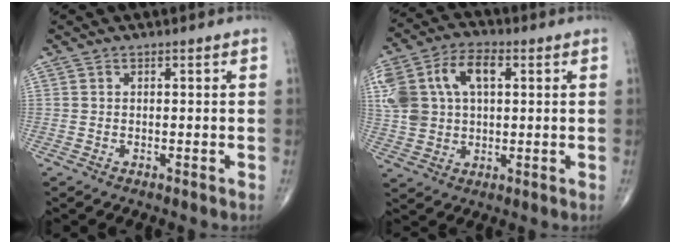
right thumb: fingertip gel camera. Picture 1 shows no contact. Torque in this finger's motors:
{"motor_torque": [1.58, 2.15, 1.12, 0.25, 0.15]}